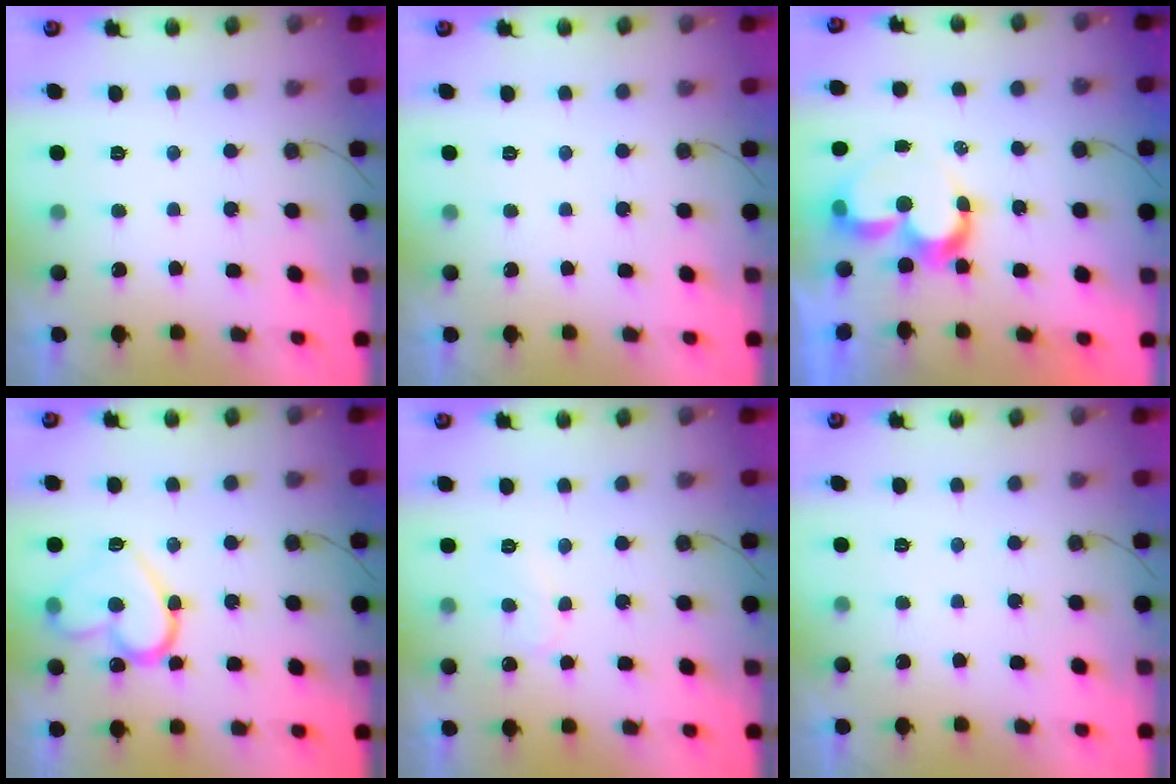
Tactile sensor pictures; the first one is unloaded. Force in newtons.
{"total": 0.0}
{"total": 9.3, "press": 9.2, "slide": 0.8}
{"total": 15.4, "press": 15.3, "slide": 1.7}
{"total": 8.3, "press": 8.3, "slide": 0.5}
{"total": 0.0}